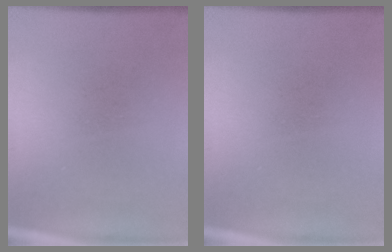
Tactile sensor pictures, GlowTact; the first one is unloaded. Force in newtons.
{"total": 0.0}